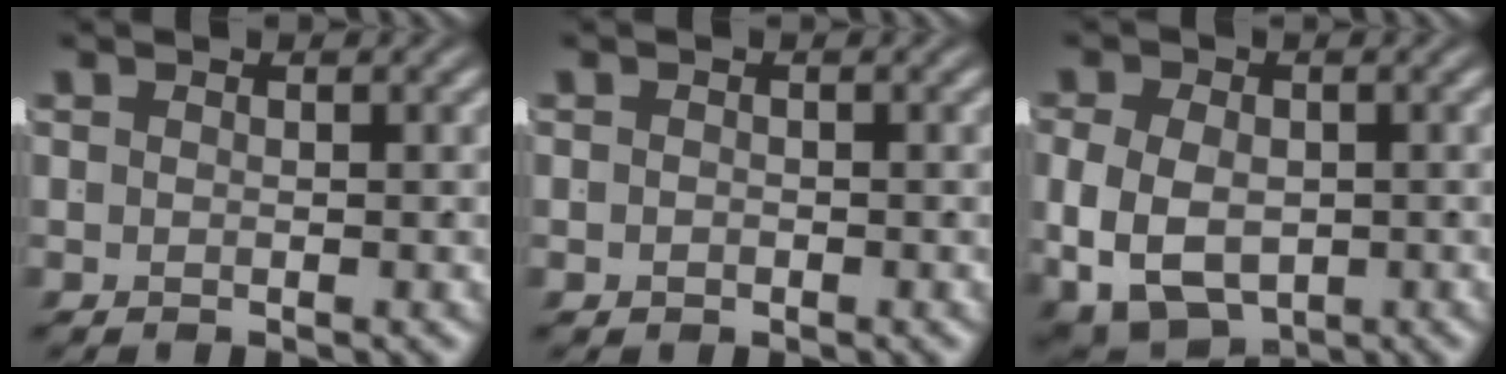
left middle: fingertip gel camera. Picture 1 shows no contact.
{"total": 0.5, "force": [-0.5, 0.3, 0.1], "torque": [-0.005, -0.009, -0.003]}
{"total": 9.0, "force": [-2.5, 7.2, 4.7], "torque": [-0.112, -0.043, -0.024]}